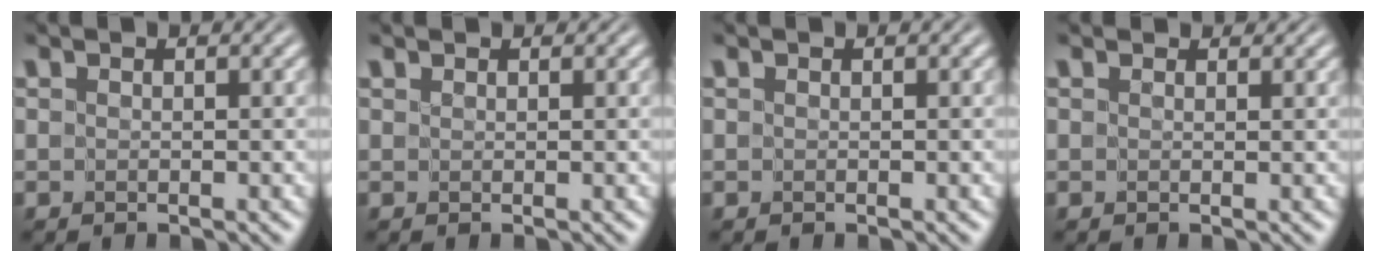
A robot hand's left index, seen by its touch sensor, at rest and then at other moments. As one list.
[{"total": 0.6, "force": [0.6, 0.3, 0.1], "torque": [-0.008, 0.009, 0.007]}, {"total": 0.0}, {"total": 1.6, "force": [1.3, 0.7, 0.7], "torque": [-0.019, 0.011, 0.012]}]